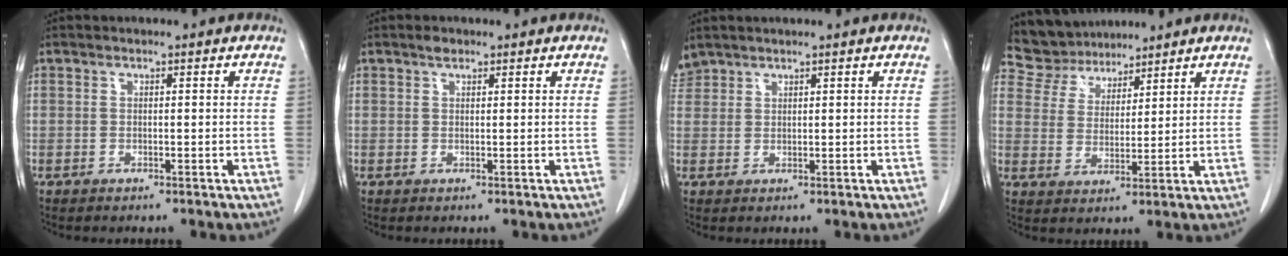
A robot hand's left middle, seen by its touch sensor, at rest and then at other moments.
{"total": 1.1, "force": [0.8, 0.5, 0.5], "torque": [-0.012, 0.004, 0.013]}
{"total": 2.4, "force": [2.3, 0.8, -0.1], "torque": [-0.005, 0.015, 0.049]}
{"total": 6.9, "force": [6.5, 2.4, -0.2], "torque": [-0.008, 0.020, 0.131]}